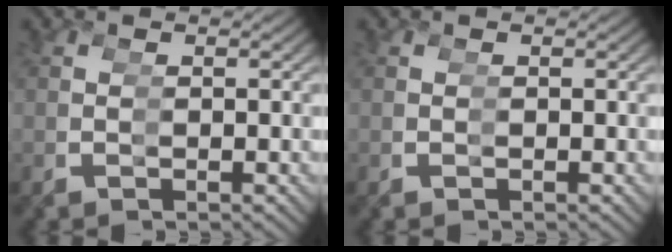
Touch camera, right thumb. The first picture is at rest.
{"total": 0.0}